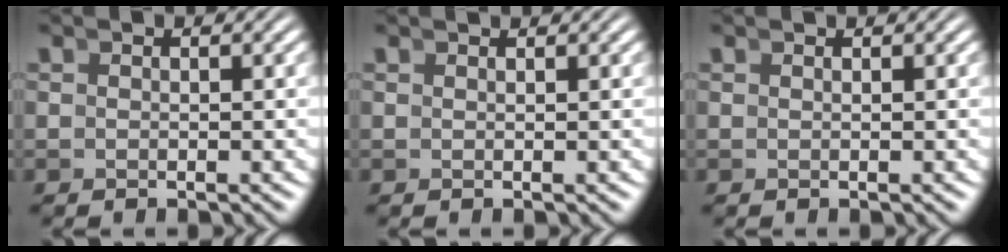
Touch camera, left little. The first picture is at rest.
{"total": 0.8, "force": [0.7, -0.4, -0.1], "torque": [0.013, 0.007, 0.012]}
{"total": 0.5, "force": [0.4, -0.3, -0.1], "torque": [0.010, 0.006, 0.006]}